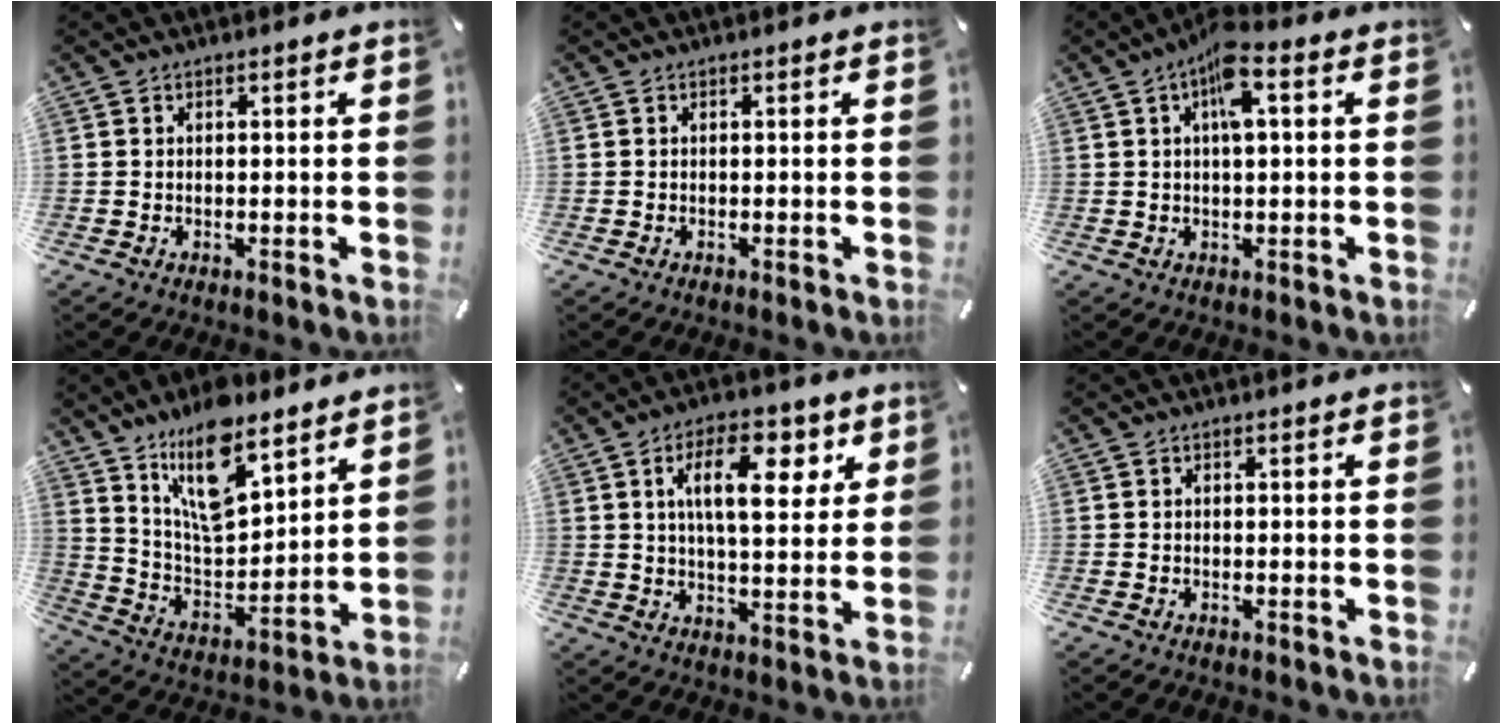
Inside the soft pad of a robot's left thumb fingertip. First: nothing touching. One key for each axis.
{"total": 0.0}
{"total": 7.5, "fx": 2.6, "fy": 2.5, "fz": 6.6, "tx": -0.115, "ty": 0.003, "tz": 0.041}
{"total": 16.2, "fx": 11.7, "fy": 7.0, "fz": 8.7, "tx": -0.159, "ty": -0.066, "tz": 0.209}
{"total": 13.3, "fx": 5.3, "fy": 6.4, "fz": 10.4, "tx": -0.158, "ty": -0.005, "tz": 0.085}
{"total": 0.0}